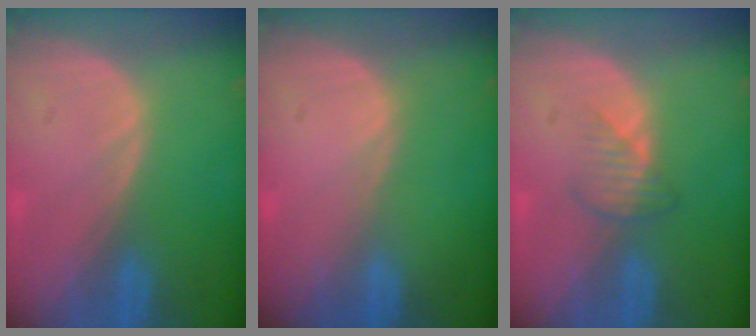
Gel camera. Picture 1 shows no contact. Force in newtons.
{"total": 0.0}
{"total": 2.7, "press": 2.6, "slide": 0.7}